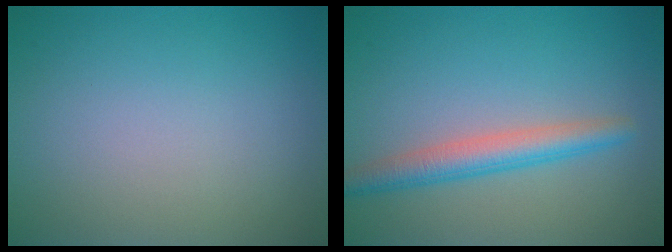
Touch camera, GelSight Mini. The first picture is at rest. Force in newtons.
{"total": 3.4, "press": 3.4, "slide": 0.1}